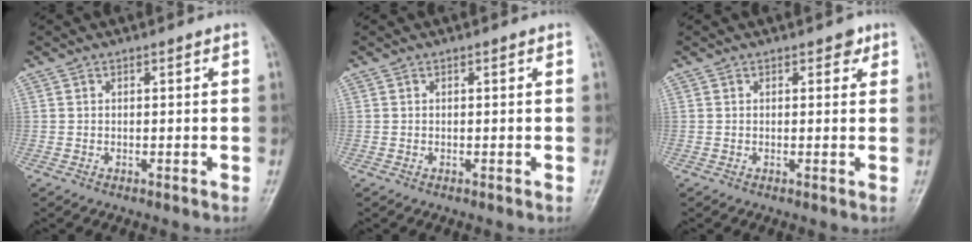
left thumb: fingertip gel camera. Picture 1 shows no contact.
{"total": 0.0}
{"total": 1.9, "force": [0.9, 1.2, 1.2], "torque": [0.002, -0.001, 0.007]}